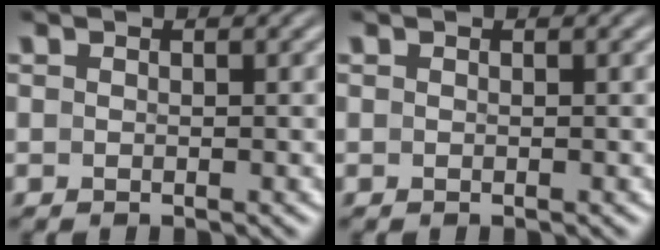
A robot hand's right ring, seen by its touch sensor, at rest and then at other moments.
{"total": 0.0}